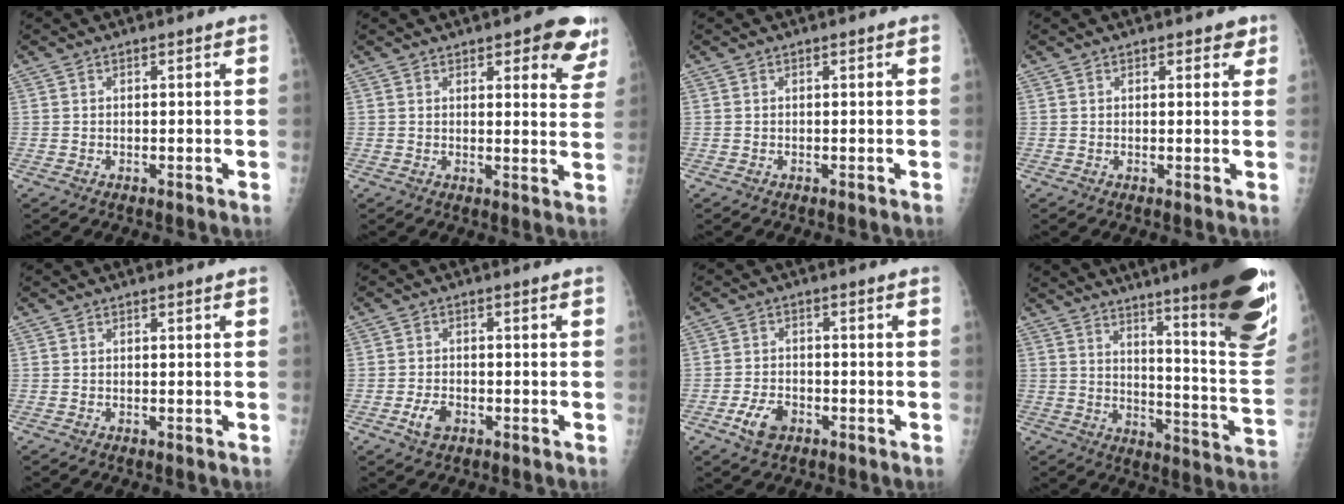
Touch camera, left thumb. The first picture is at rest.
{"total": 9.3, "force": [5.9, 3.7, 6.2], "torque": [-0.030, -0.027, 0.059]}
{"total": 0.0}
{"total": 2.3, "force": [1.4, 1.4, 1.3], "torque": [0.004, -0.004, 0.013]}
{"total": 0.0}
{"total": 3.6, "force": [-1.7, 2.2, 2.3], "torque": [-0.042, 0.009, -0.031]}
{"total": 5.3, "force": [-2.7, 3.3, 3.2], "torque": [-0.057, 0.014, -0.048]}
{"total": 27.6, "force": [17.9, 3.2, 20.8], "torque": [-0.233, -0.100, 0.244]}